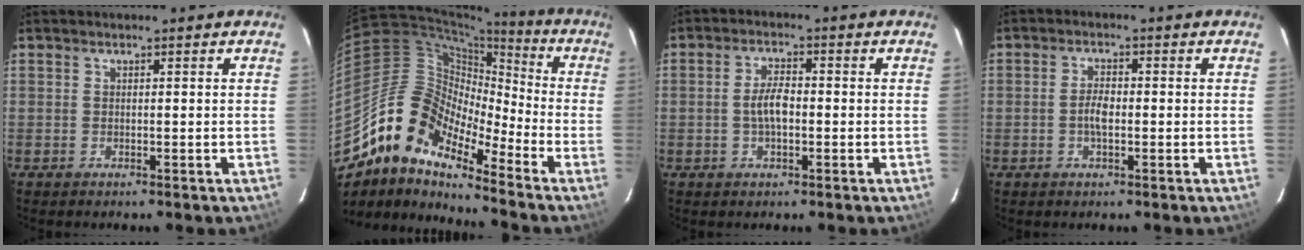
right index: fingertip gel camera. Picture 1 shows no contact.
{"total": 14.6, "force": [-11.3, 5.4, 7.4], "torque": [-0.113, 0.011, -0.235]}
{"total": 4.1, "force": [-0.8, 1.5, 3.7], "torque": [-0.075, 0.005, -0.013]}
{"total": 2.9, "force": [-0.7, 1.0, 2.7], "torque": [-0.055, 0.003, -0.013]}